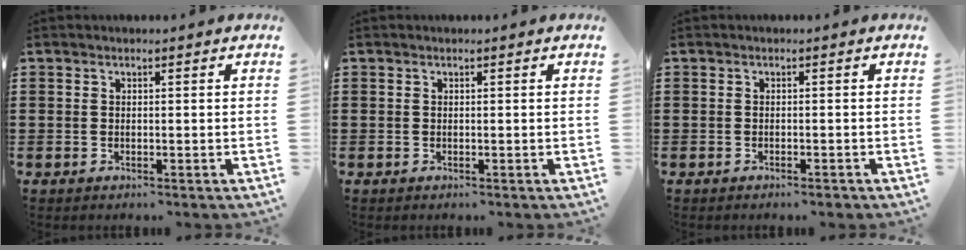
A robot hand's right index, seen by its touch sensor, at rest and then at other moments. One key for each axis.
{"total": 0.0}
{"total": 0.7, "fx": -0.6, "fy": 0.1, "fz": 0.4, "tx": -0.010, "ty": -0.003, "tz": -0.011}